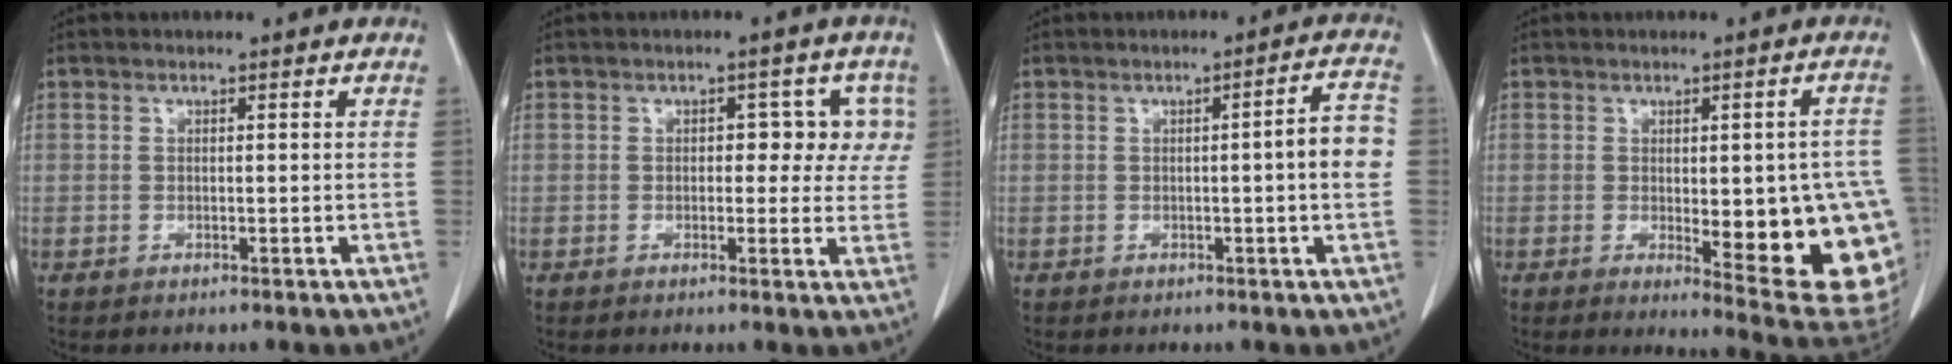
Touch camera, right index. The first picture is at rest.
{"total": 5.1, "force": [1.0, 3.3, 3.8], "torque": [-0.024, 0.023, 0.007]}
{"total": 5.3, "force": [-0.3, 0.1, 5.3], "torque": [-0.067, 0.009, -0.008]}
{"total": 17.4, "force": [-2.7, 4.3, 16.6], "torque": [-0.137, 0.006, -0.007]}